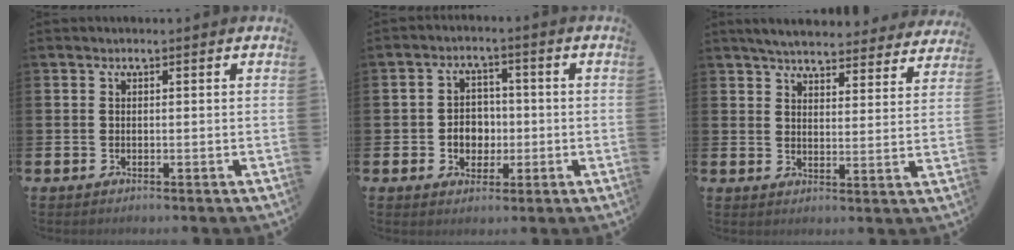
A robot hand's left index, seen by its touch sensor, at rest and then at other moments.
{"total": 3.8, "force": [-0.6, 3.4, 1.6], "torque": [-0.034, 0.006, -0.018]}
{"total": 5.4, "force": [5.2, 0.8, 1.1], "torque": [-0.035, -0.034, 0.090]}